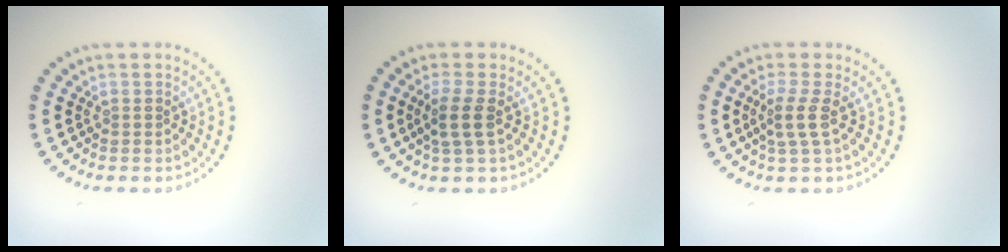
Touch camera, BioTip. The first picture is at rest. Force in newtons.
{"total": 2.2, "press": 1.9, "slide": 1.2}
{"total": 2.2, "press": 1.7, "slide": 1.3}